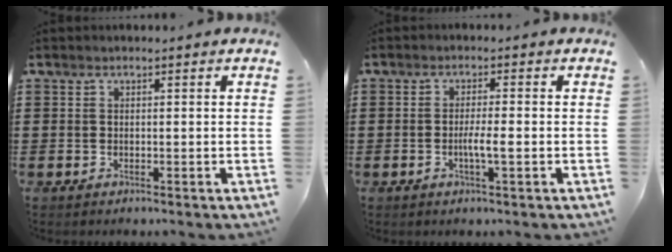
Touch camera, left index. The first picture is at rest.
{"total": 3.1, "force": [-0.7, 0.2, 3.0], "torque": [-0.059, -0.005, -0.015]}